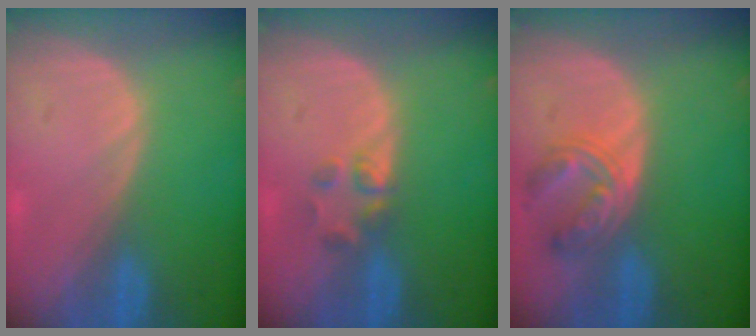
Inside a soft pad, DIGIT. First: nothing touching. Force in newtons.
{"total": 2.6, "press": 2.4, "slide": 0.9}
{"total": 5.5, "press": 5.5, "slide": 0.5}